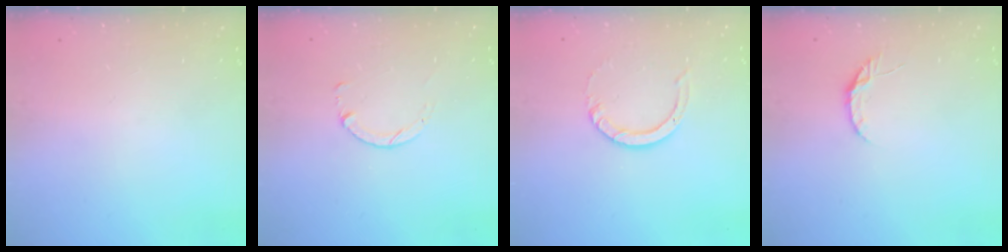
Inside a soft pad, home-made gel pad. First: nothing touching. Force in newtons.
{"total": 1.4, "press": 1.4, "slide": 0.2}
{"total": 4.7, "press": 4.7, "slide": 0.4}
{"total": 3.8, "press": 3.8, "slide": 0.4}